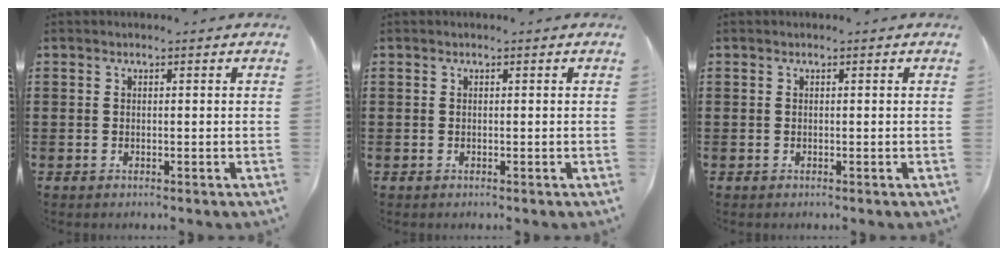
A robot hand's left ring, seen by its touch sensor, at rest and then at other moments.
{"total": 0.0}
{"total": 0.0}